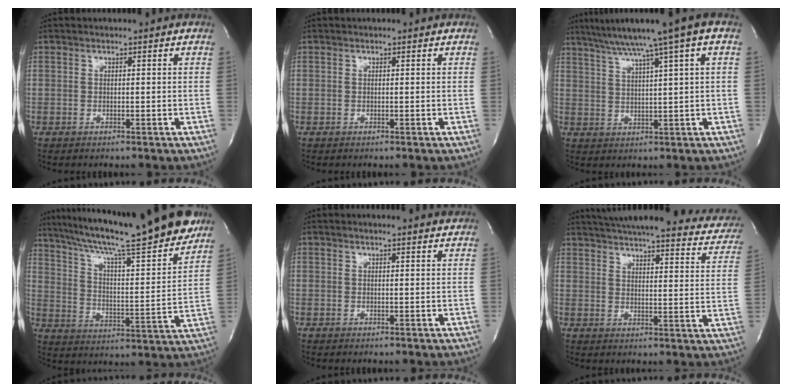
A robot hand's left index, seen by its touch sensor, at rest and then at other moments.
{"total": 0.0}
{"total": 10.2, "force": [6.5, -1.4, 7.8], "torque": [-0.129, 0.021, 0.103]}
{"total": 26.3, "force": [21.8, 2.4, 14.5], "torque": [-0.247, -0.017, 0.317]}
{"total": 4.0, "force": [3.8, -0.2, 1.0], "torque": [-0.019, -0.002, 0.034]}
{"total": 29.2, "force": [25.5, 5.5, 13.1], "torque": [-0.201, -0.041, 0.298]}